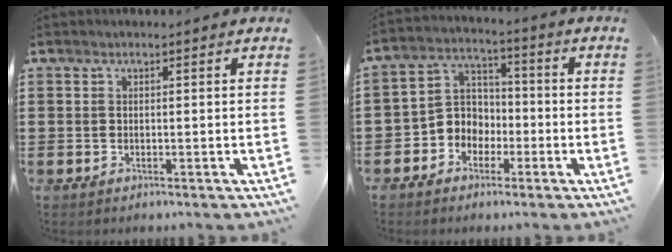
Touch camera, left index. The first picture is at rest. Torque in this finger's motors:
{"motor_torque": [1.13, 0.70, 0.43, 0.03]}